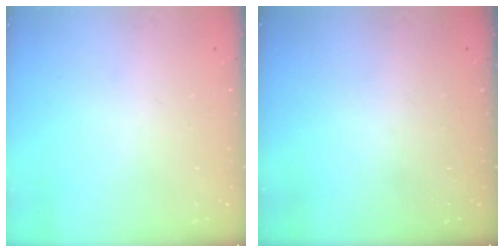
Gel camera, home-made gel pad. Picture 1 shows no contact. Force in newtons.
{"total": 0.0}